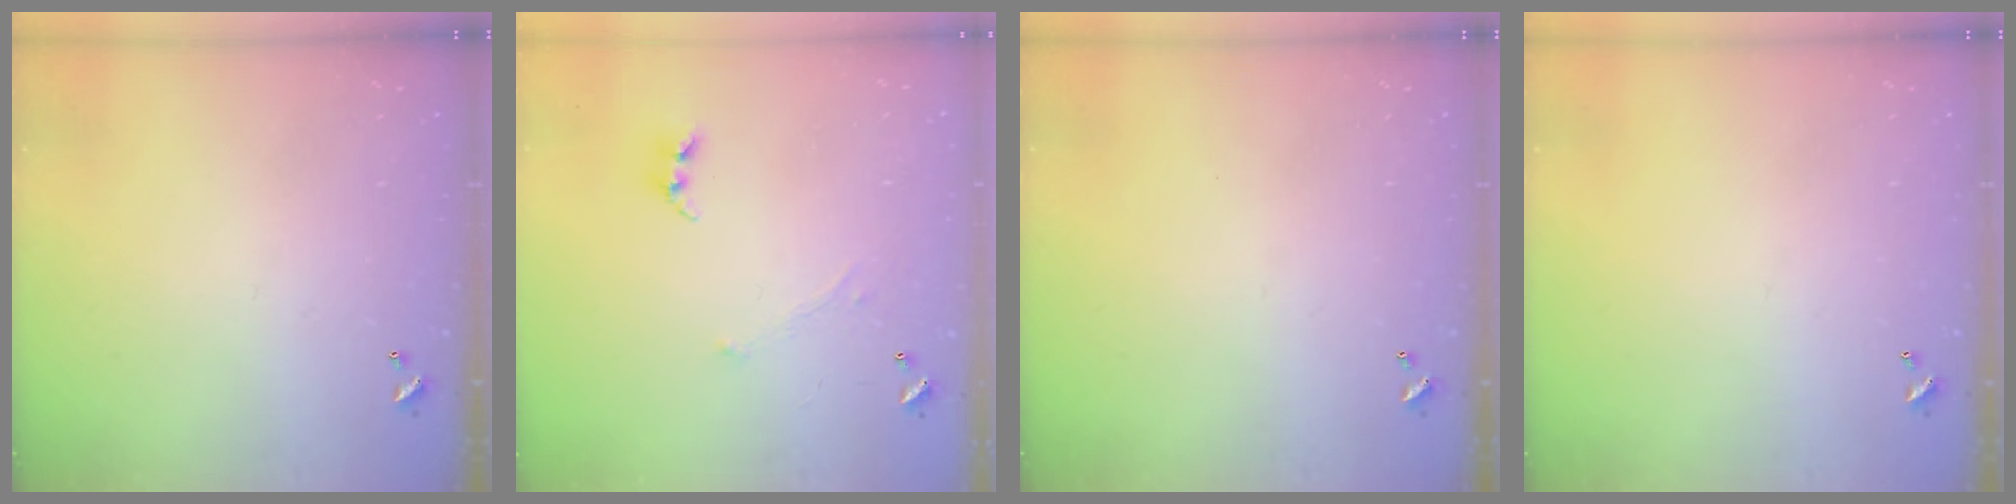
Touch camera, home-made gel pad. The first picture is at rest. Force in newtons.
{"total": 0.7, "press": 0.0, "slide": 0.7}
{"total": 0.0}
{"total": 0.0}